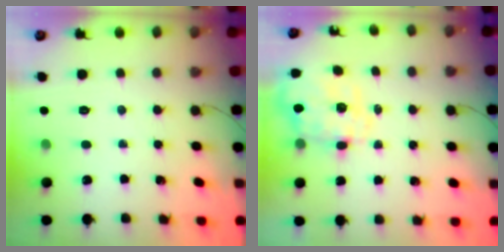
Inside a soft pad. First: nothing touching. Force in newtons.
{"total": 3.7, "press": 3.2, "slide": 1.9}